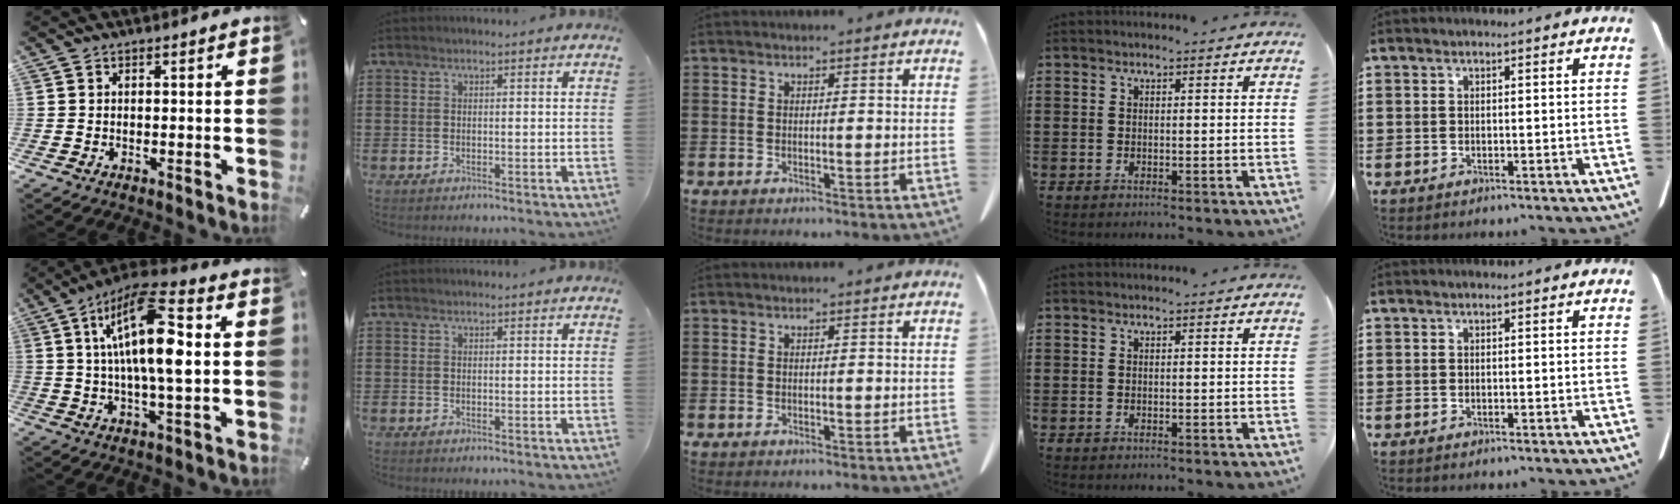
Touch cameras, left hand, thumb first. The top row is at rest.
{"thumb": {"total": 17.4, "force": [3.7, 5.6, 16.0], "torque": [-0.307, -0.002, 0.053]}}